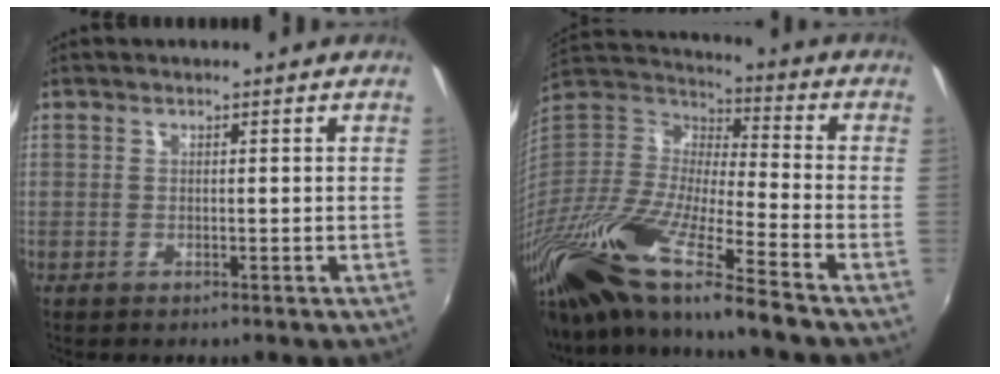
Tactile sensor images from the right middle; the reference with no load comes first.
{"total": 25.6, "force": [-18.3, 2.3, 17.7], "torque": [-0.315, -0.049, -0.348]}